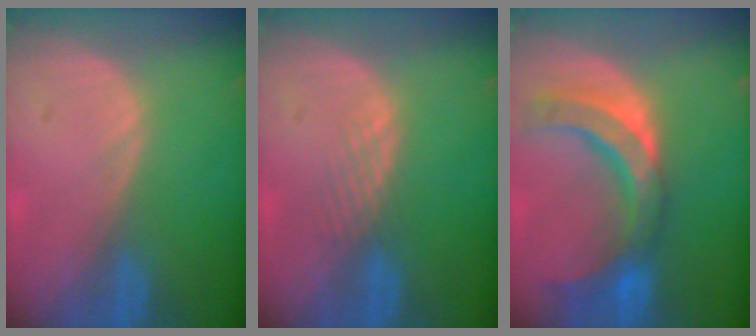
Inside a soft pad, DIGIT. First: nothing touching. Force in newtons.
{"total": 1.8, "press": 1.8, "slide": 0.2}
{"total": 10.3, "press": 9.3, "slide": 4.4}